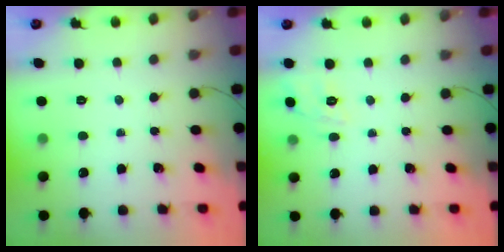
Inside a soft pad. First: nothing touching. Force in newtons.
{"total": 8.6, "press": 8.4, "slide": 1.7}